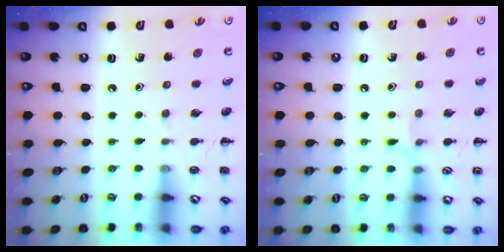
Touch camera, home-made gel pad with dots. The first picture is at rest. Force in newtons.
{"total": 5.2, "press": 4.8, "slide": 1.7}